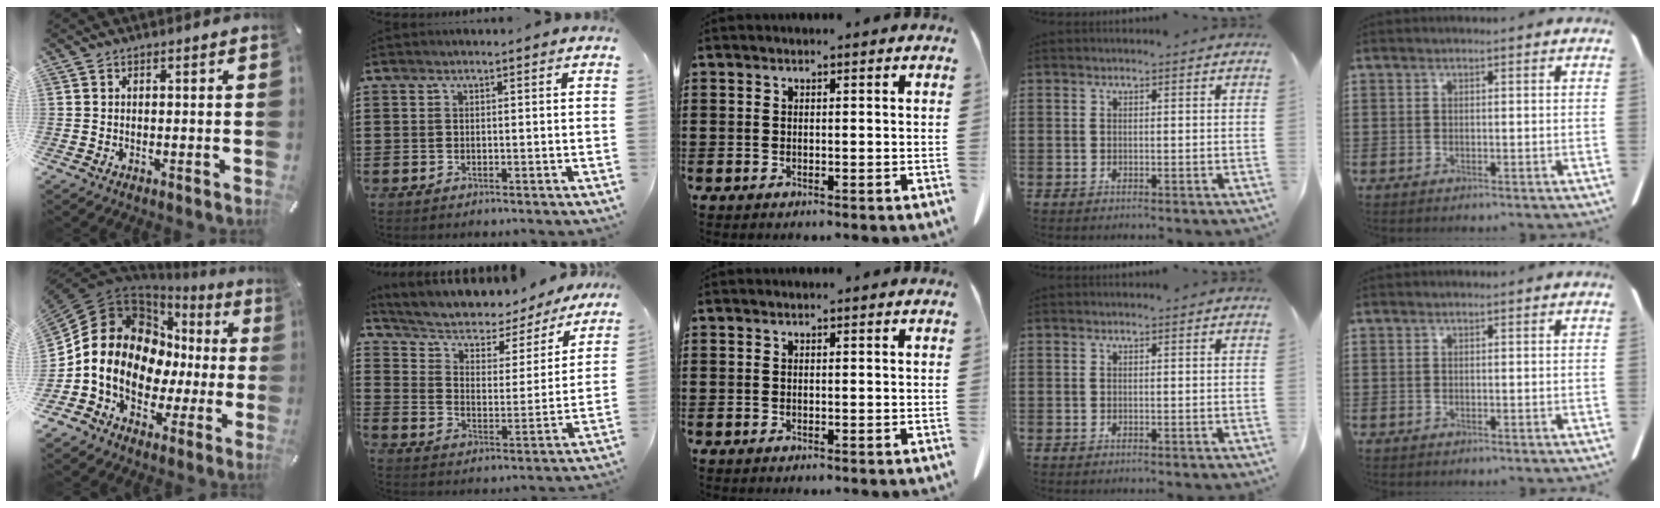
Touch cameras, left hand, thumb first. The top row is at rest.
{"thumb": {"total": 17.7, "force": [0.5, 15.0, 9.5], "torque": [-0.191, -0.021, 0.018]}, "index": {"total": 4.3, "force": [3.0, 2.3, 2.0], "torque": [-0.058, -0.022, 0.042]}}